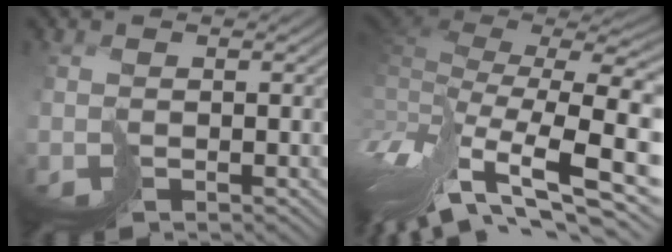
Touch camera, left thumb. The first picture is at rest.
{"total": 16.2, "force": [-2.8, 5.5, 15.0], "torque": [-0.307, 0.000, -0.039]}